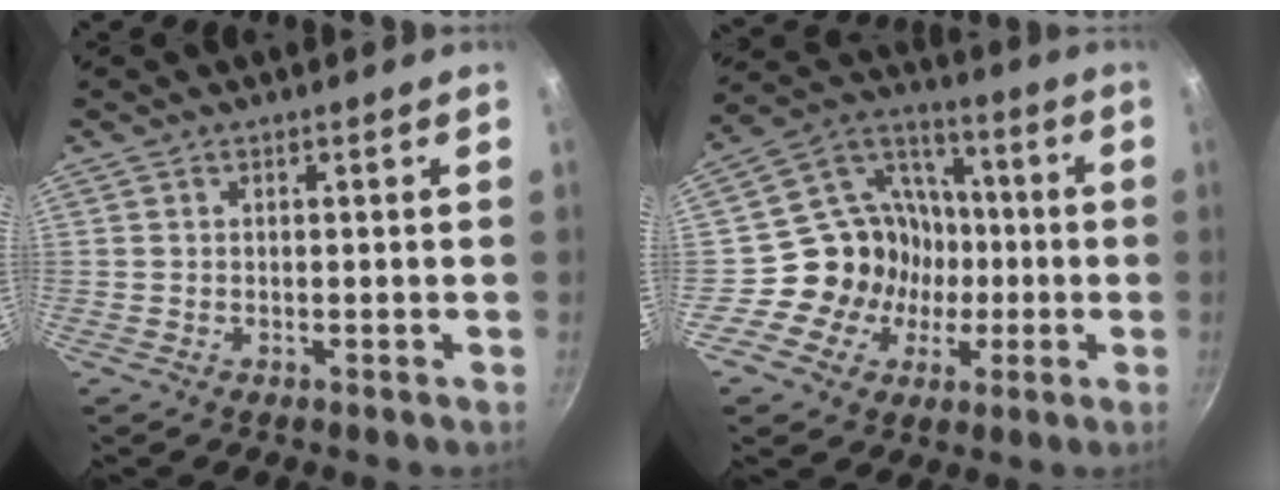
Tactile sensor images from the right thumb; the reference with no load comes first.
{"total": 15.3, "force": [-2.7, 14.2, 4.9], "torque": [-0.038, 0.036, -0.054]}